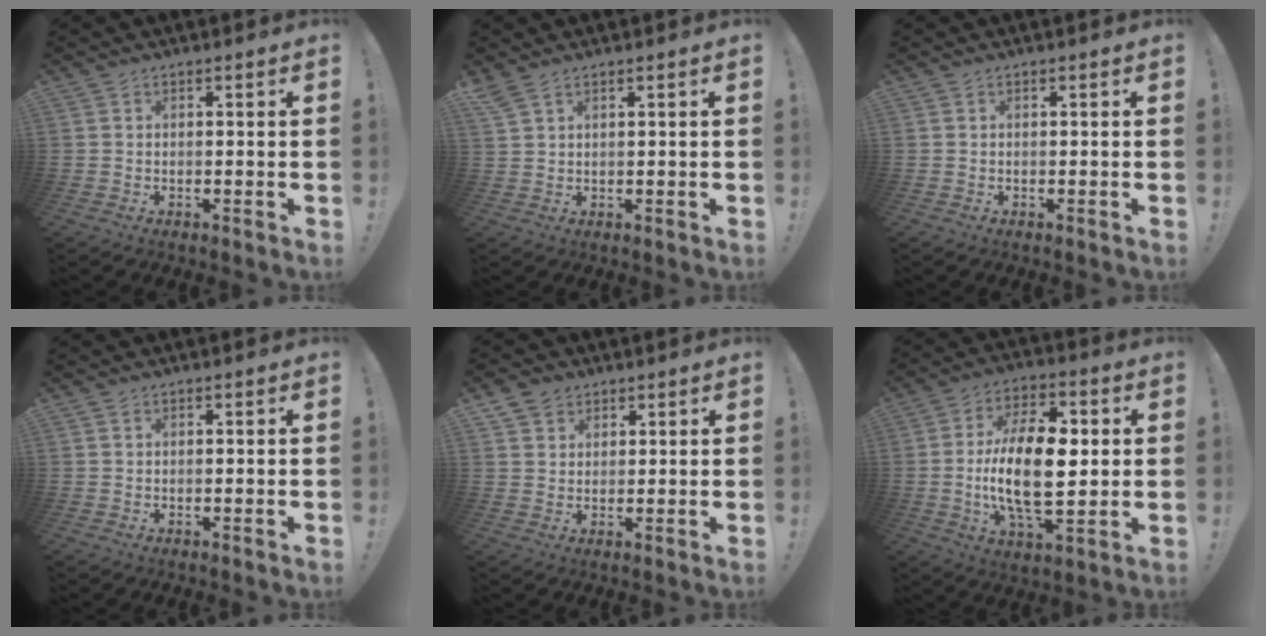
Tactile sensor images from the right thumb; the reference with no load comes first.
{"total": 2.8, "force": [2.2, 0.5, 1.7], "torque": [-0.041, -0.008, 0.044]}
{"total": 0.0}
{"total": 0.0}
{"total": 4.3, "force": [2.8, 3.1, 0.8], "torque": [-0.019, -0.009, 0.056]}
{"total": 19.9, "force": [-0.1, 9.8, 17.3], "torque": [-0.312, -0.002, -0.009]}